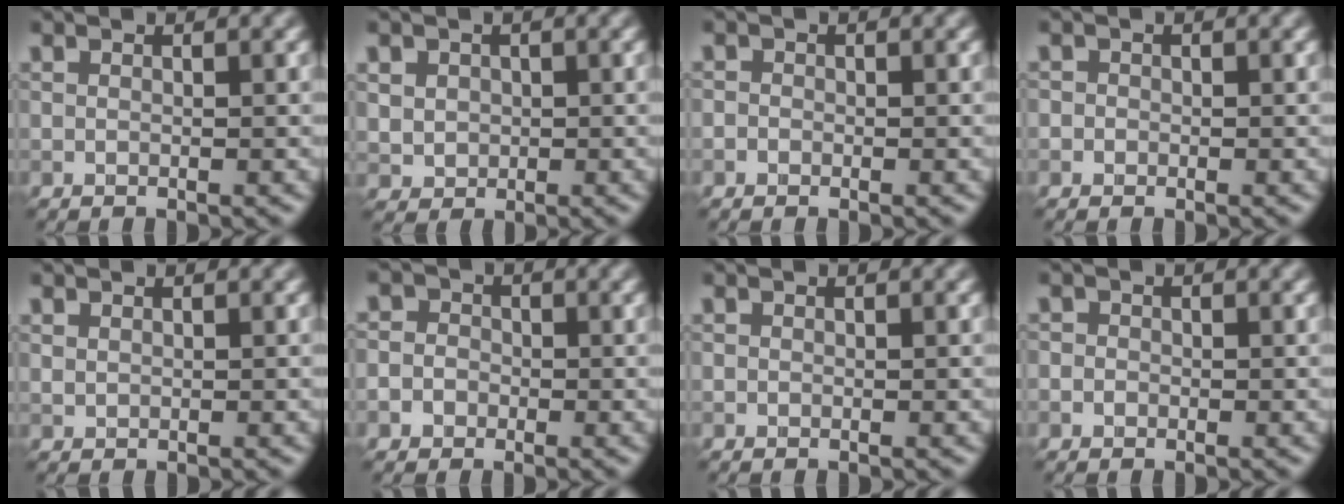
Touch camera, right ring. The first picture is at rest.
{"total": 2.8, "force": [0.7, 2.5, 1.0], "torque": [-0.026, 0.003, 0.022]}
{"total": 0.7, "force": [-0.2, 0.6, 0.1], "torque": [0.001, -0.004, -0.007]}
{"total": 0.7, "force": [-0.1, 0.7, 0.1], "torque": [0.004, -0.004, -0.004]}
{"total": 0.6, "force": [0.3, 0.5, 0.2], "torque": [-0.004, -0.003, 0.010]}
{"total": 3.8, "force": [-0.6, 3.5, 1.2], "torque": [0.010, 0.018, -0.044]}
{"total": 0.0}
{"total": 1.1, "force": [-0.1, 1.1, 0.3], "torque": [0.005, 0.000, -0.010]}